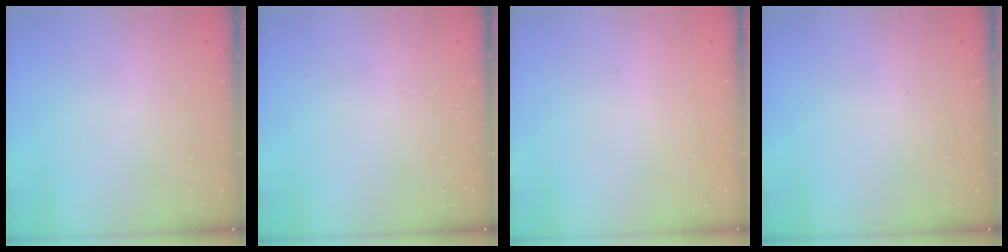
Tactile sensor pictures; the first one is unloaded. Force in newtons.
{"total": 0.0}
{"total": 0.0}
{"total": 0.0}